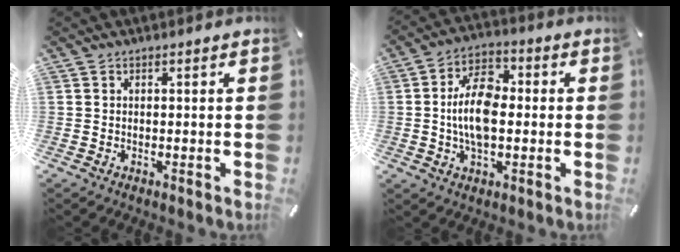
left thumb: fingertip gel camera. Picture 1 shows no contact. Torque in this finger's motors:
{"motor_torque": [0.36, 0.35, 1.14, 0.07, 0.43]}